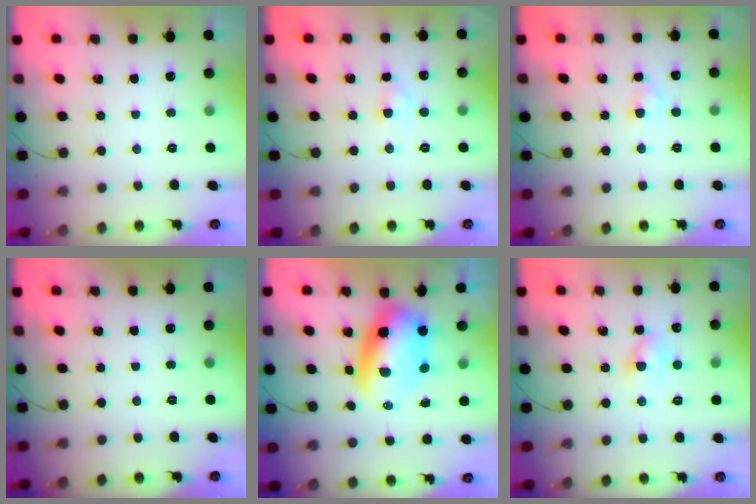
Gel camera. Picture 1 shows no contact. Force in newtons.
{"total": 2.3, "press": 2.0, "slide": 1.0}
{"total": 2.3, "press": 2.0, "slide": 1.0}
{"total": 0.0}
{"total": 9.0, "press": 8.7, "slide": 2.2}
{"total": 2.7, "press": 2.5, "slide": 1.1}